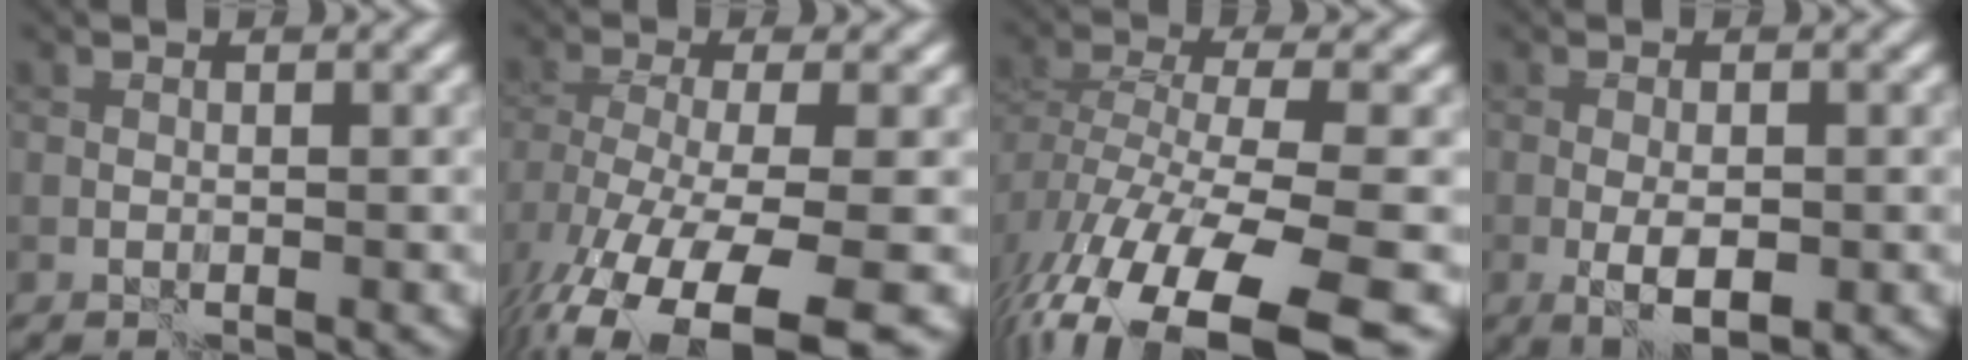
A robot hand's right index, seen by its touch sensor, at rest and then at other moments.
{"total": 12.4, "force": [-7.7, 4.9, 8.3], "torque": [-0.177, -0.039, -0.106]}
{"total": 13.6, "force": [-8.5, 5.5, 9.0], "torque": [-0.197, -0.028, -0.121]}
{"total": 3.7, "force": [-1.2, 1.4, 3.2], "torque": [-0.058, -0.007, -0.018]}